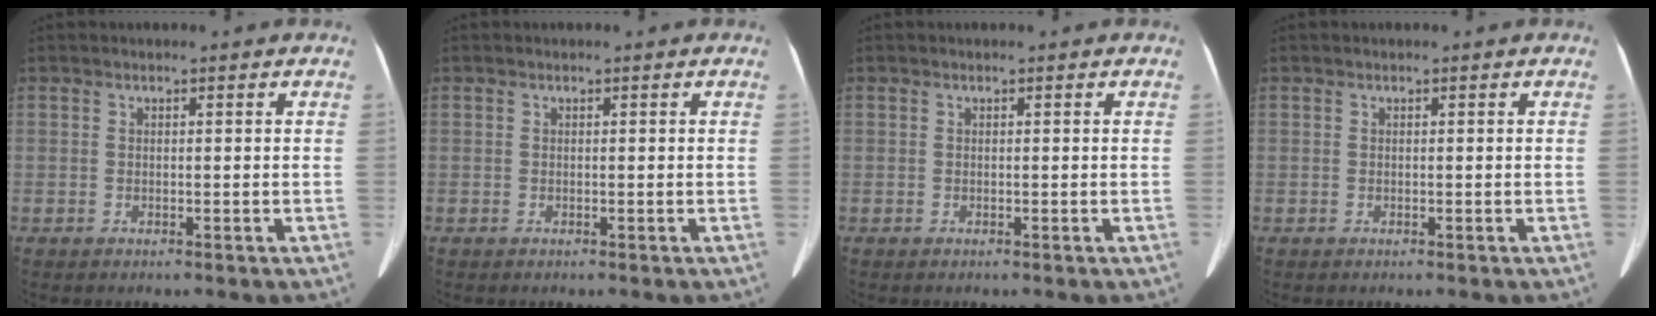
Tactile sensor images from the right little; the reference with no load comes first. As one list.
[{"total": 0.0}, {"total": 0.0}, {"total": 0.0}]